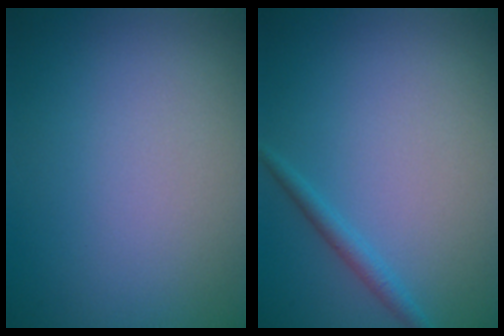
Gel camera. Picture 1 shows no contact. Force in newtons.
{"total": 1.4, "press": 1.4, "slide": 0.1}